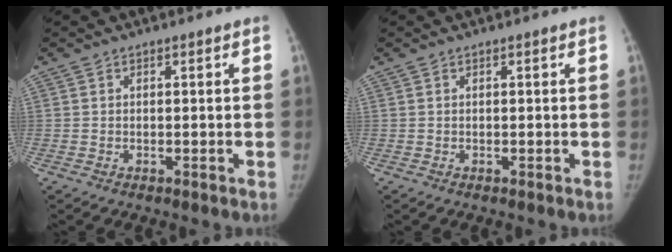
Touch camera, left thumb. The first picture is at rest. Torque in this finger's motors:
{"motor_torque": [0.01, 0.04, -0.33, -0.11, 0.02]}